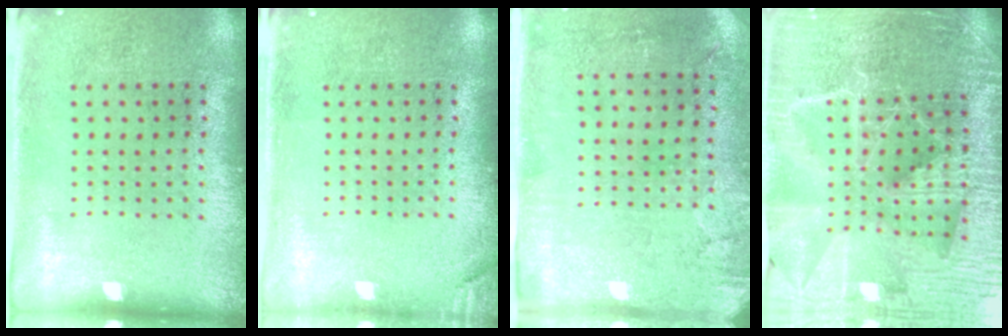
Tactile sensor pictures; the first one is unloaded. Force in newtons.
{"total": 1.3, "press": 1.2, "slide": 0.3}
{"total": 2.9, "press": 2.4, "slide": 1.7}
{"total": 4.9, "press": 4.5, "slide": 2.0}